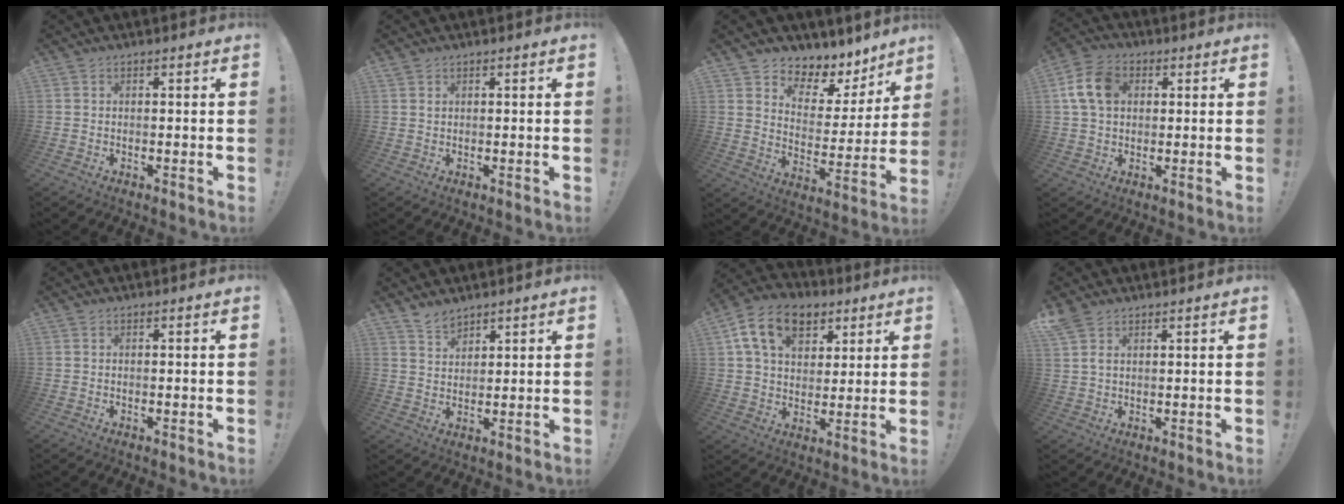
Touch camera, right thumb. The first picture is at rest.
{"total": 0.7, "force": [0.6, 0.4, 0.2], "torque": [0.001, -0.003, 0.011]}
{"total": 7.0, "force": [5.1, 4.3, 1.9], "torque": [-0.020, -0.060, 0.091]}
{"total": 10.7, "force": [2.6, 7.9, 6.8], "torque": [-0.122, 0.013, 0.052]}
{"total": 0.0}
{"total": 4.6, "force": [4.1, 1.7, 1.0], "torque": [-0.013, -0.028, 0.076]}
{"total": 16.0, "force": [7.6, 10.7, 9.3], "torque": [-0.147, -0.024, 0.142]}
{"total": 3.9, "force": [2.8, 1.7, 2.1], "torque": [-0.040, -0.009, 0.053]}